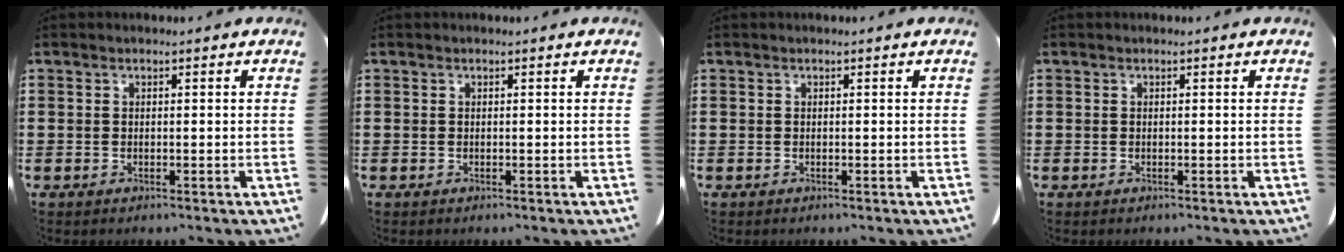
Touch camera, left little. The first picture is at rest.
{"total": 0.0}
{"total": 0.0}
{"total": 0.0}